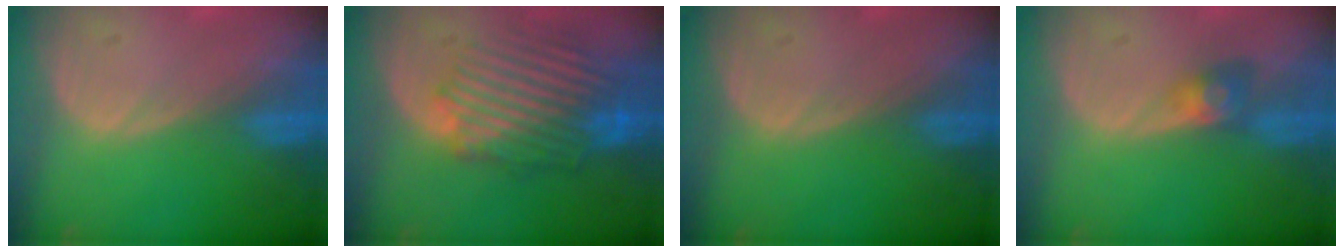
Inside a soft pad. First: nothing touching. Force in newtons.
{"total": 10.2, "press": 9.1, "slide": 4.5}
{"total": 0.0}
{"total": 3.0, "press": 2.7, "slide": 1.4}